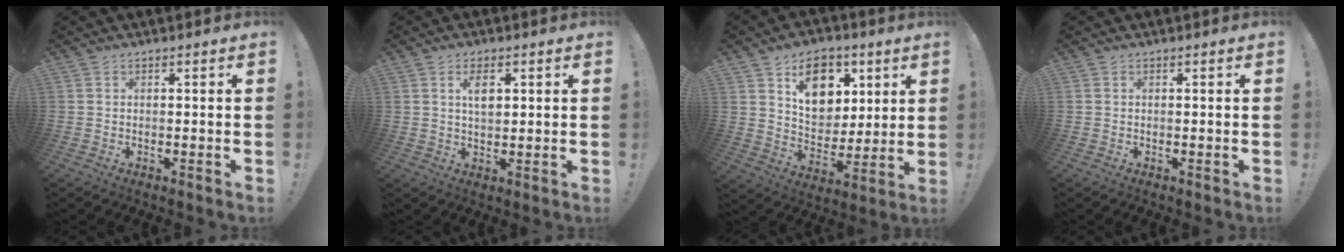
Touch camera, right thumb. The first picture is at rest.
{"total": 5.2, "force": [1.7, 2.8, 4.1], "torque": [-0.062, 0.000, 0.025]}
{"total": 14.0, "force": [7.1, 10.1, 6.6], "torque": [-0.083, -0.033, 0.133]}
{"total": 0.0}